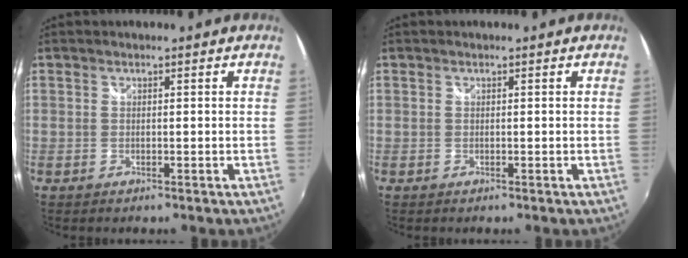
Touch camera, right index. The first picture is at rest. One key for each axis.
{"total": 0.0}